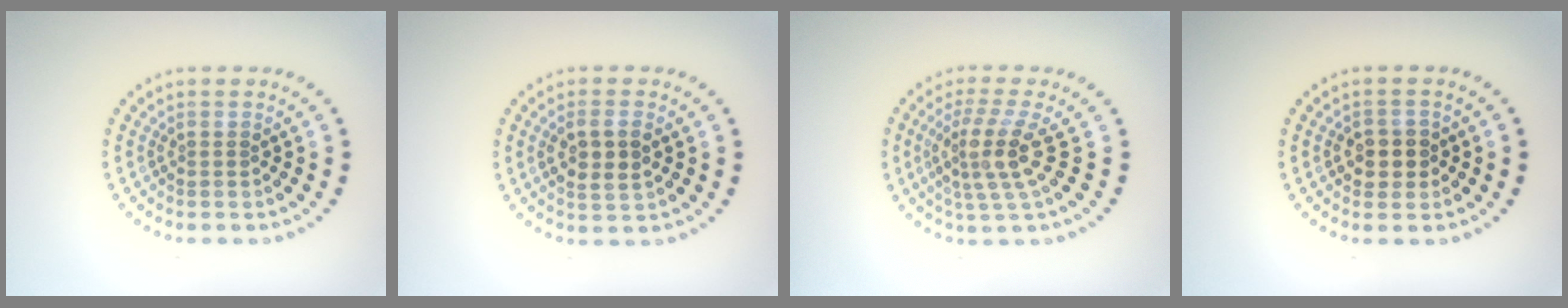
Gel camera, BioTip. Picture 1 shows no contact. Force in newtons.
{"total": 2.9, "press": 2.8, "slide": 0.8}
{"total": 4.0, "press": 2.8, "slide": 2.8}
{"total": 2.3, "press": 2.2, "slide": 0.6}